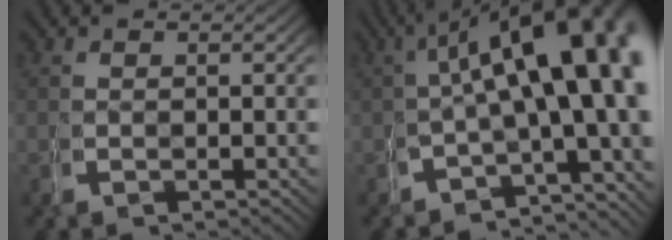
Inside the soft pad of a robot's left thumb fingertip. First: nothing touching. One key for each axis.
{"total": 14.3, "fx": 1.4, "fy": 8.0, "fz": 11.8, "tx": -0.133, "ty": -0.004, "tz": 0.011}